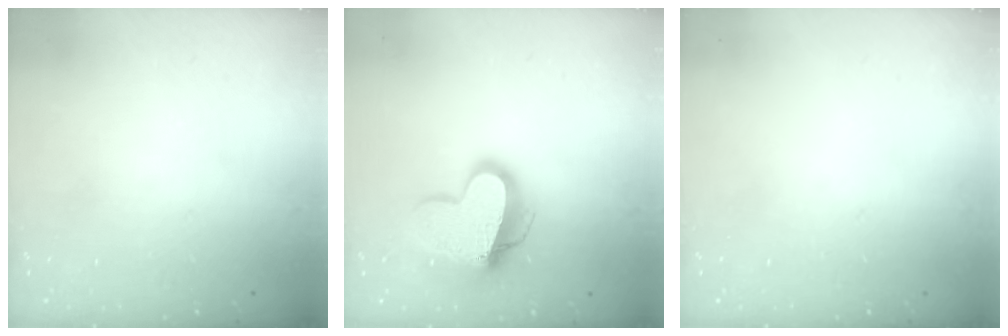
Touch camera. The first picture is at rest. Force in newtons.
{"total": 15.0, "press": 14.9, "slide": 1.6}
{"total": 0.0}